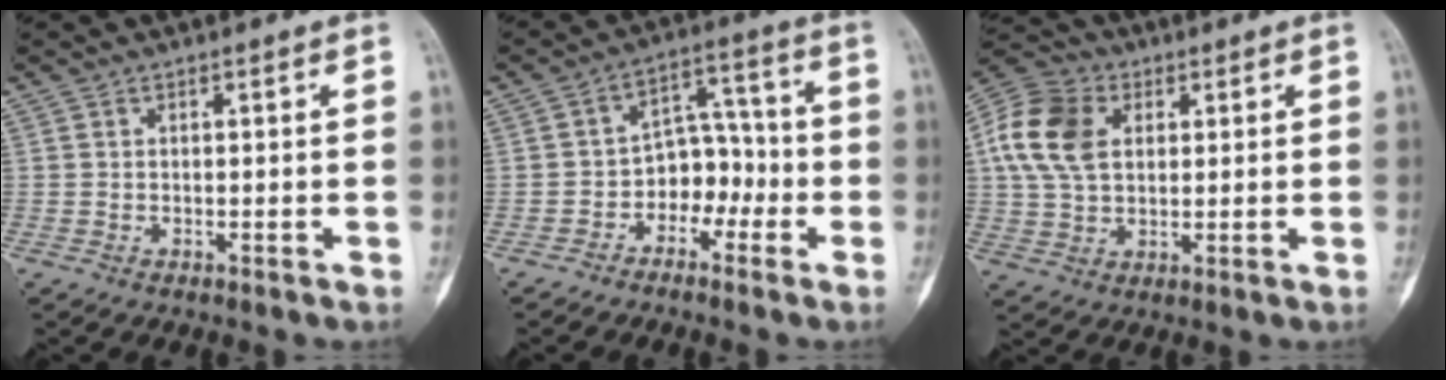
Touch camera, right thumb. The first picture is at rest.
{"total": 7.7, "force": [-3.1, 5.7, 4.3], "torque": [-0.026, 0.047, -0.062]}
{"total": 12.7, "force": [2.8, 9.0, 8.5], "torque": [-0.162, 0.010, 0.048]}